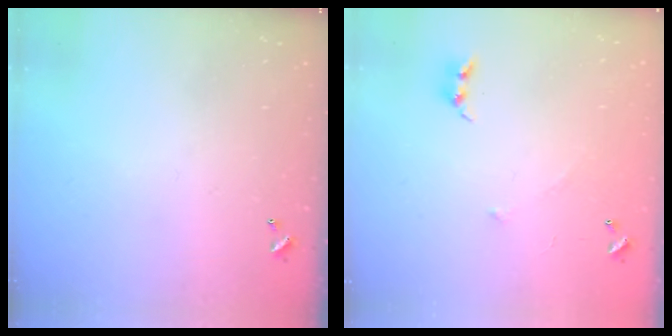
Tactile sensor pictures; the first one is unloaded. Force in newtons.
{"total": 4.8, "press": 4.7, "slide": 0.8}